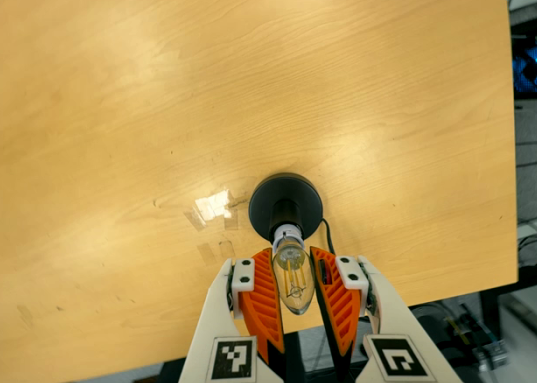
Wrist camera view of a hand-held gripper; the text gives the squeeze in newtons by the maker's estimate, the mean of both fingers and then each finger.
{"total": 11.2, "left": 10.7, "right": 11.7}